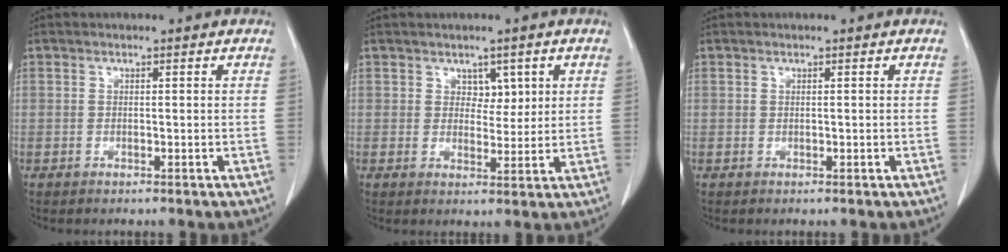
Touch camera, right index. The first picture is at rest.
{"total": 3.3, "force": [1.4, 2.2, 2.0], "torque": [-0.018, 0.001, 0.023]}
{"total": 0.0}